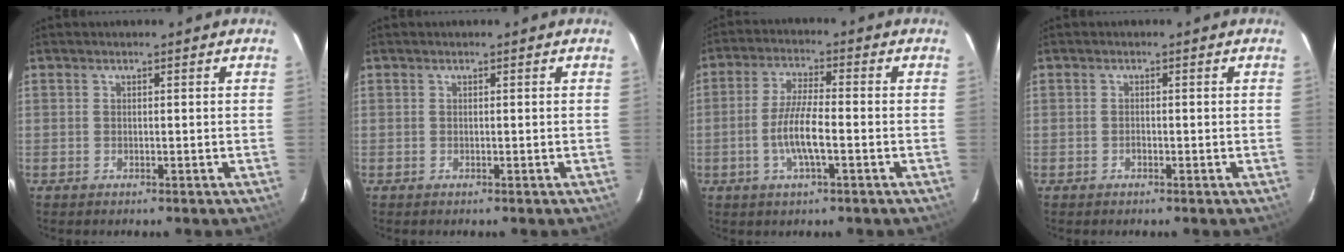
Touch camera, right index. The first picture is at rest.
{"total": 0.0}
{"total": 7.4, "force": [-2.2, 1.3, 7.0], "torque": [-0.140, -0.003, -0.044]}
{"total": 0.6, "force": [-0.4, 0.4, 0.3], "torque": [-0.005, 0.001, -0.008]}